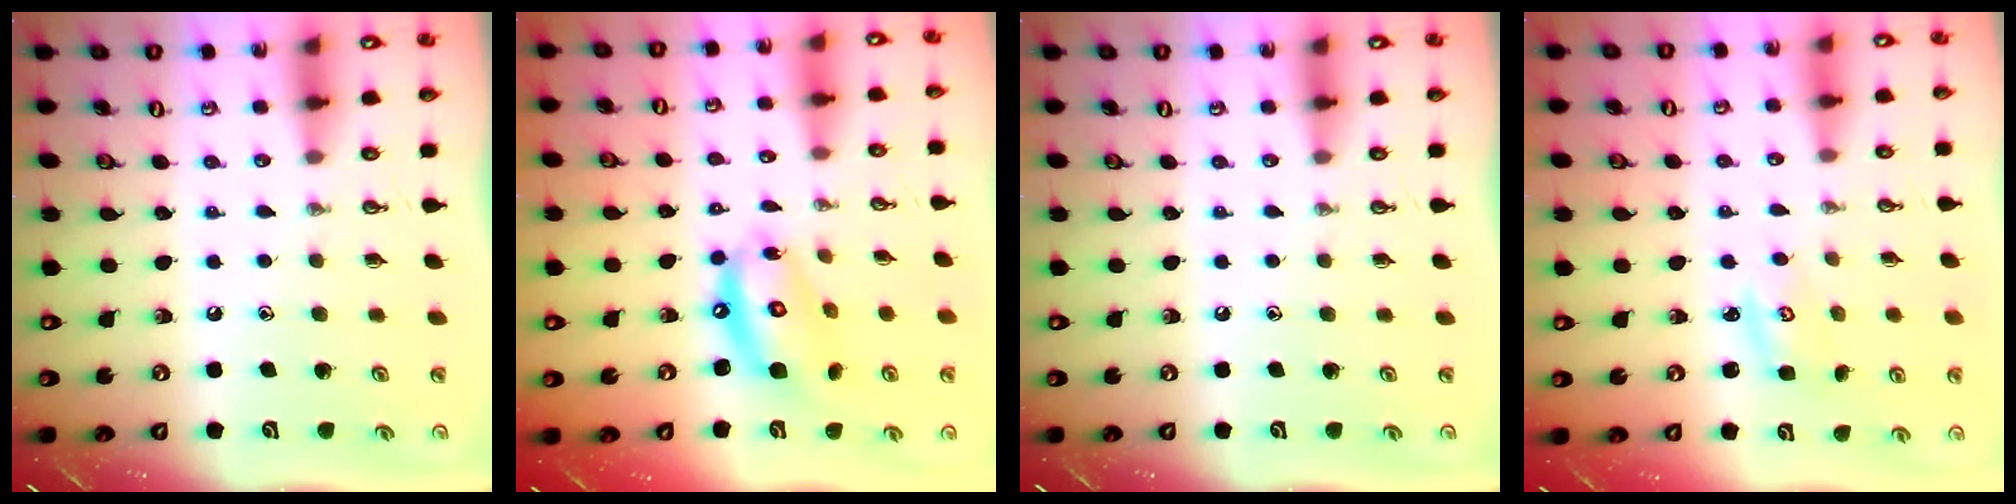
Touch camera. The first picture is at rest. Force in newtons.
{"total": 12.8, "press": 12.8, "slide": 1.2}
{"total": 0.0}
{"total": 2.9, "press": 2.9, "slide": 0.3}